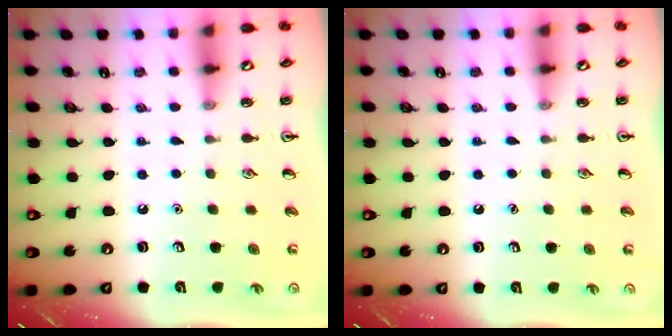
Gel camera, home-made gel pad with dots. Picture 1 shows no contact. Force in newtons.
{"total": 0.0}